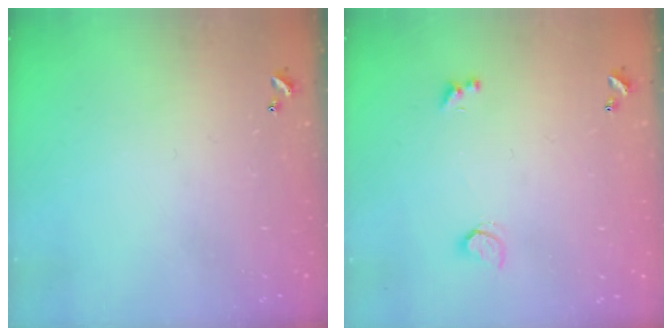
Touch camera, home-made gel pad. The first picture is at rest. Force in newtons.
{"total": 1.3, "press": 1.2, "slide": 0.4}